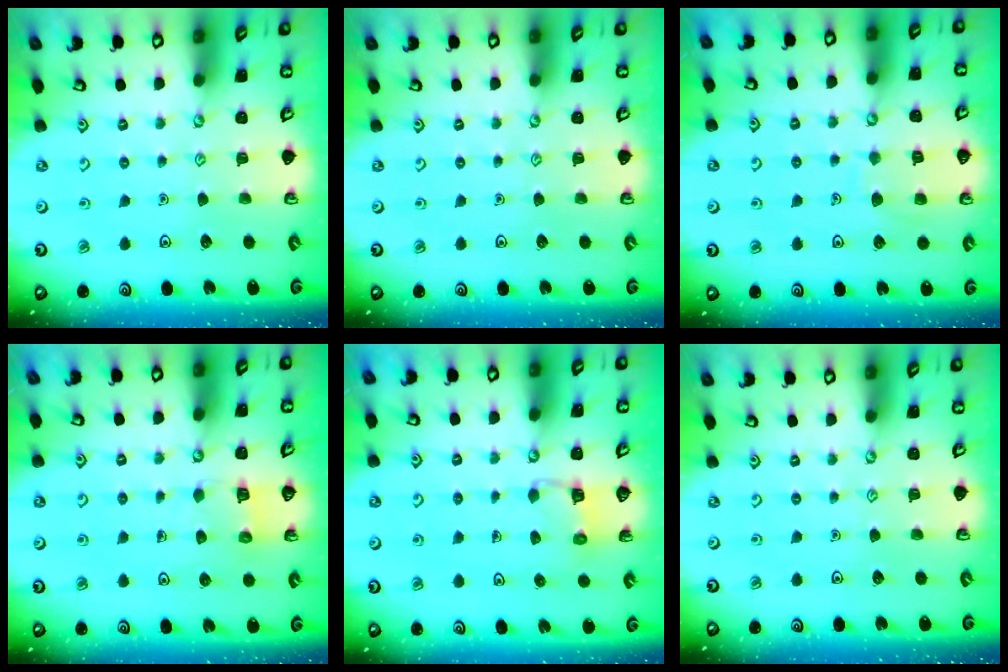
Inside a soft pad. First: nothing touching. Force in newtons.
{"total": 0.0}
{"total": 6.7, "press": 6.7, "slide": 0.7}
{"total": 4.8, "press": 4.7, "slide": 0.3}
{"total": 3.7, "press": 3.7, "slide": 0.4}
{"total": 0.0}